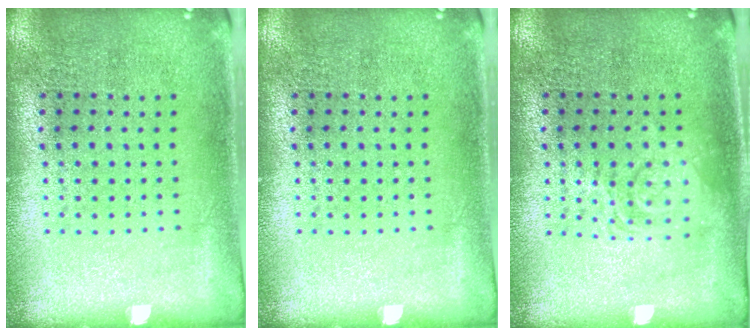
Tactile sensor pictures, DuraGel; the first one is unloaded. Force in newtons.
{"total": 0.0}
{"total": 1.1, "press": 1.1, "slide": 0.2}